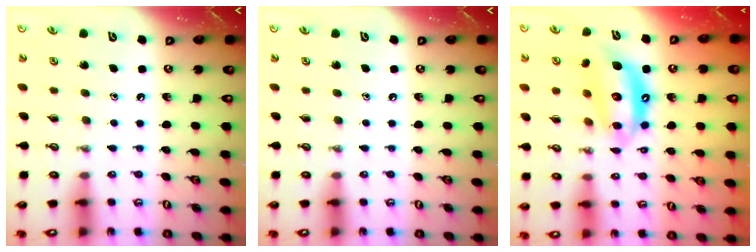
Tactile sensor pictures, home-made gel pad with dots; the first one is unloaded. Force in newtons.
{"total": 0.0}
{"total": 12.7, "press": 12.7, "slide": 1.1}